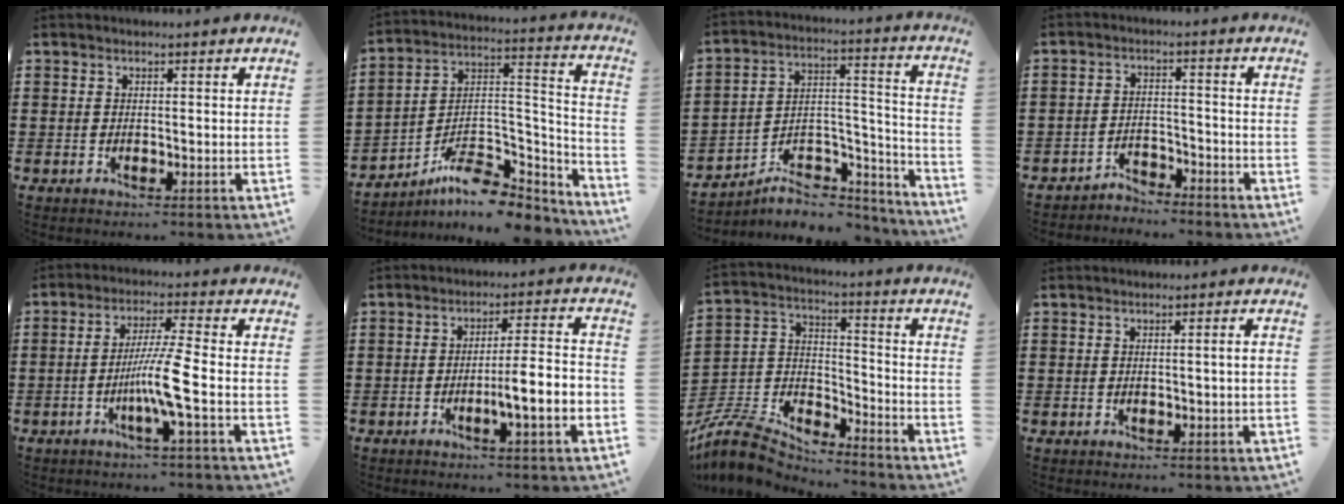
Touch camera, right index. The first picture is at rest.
{"total": 9.6, "force": [-7.4, 3.5, 5.1], "torque": [-0.093, 0.014, -0.141]}
{"total": 6.1, "force": [-4.9, 3.1, 1.8], "torque": [-0.028, 0.009, -0.091]}
{"total": 3.4, "force": [-3.4, 0.4, 0.0], "torque": [-0.008, 0.002, -0.071]}
{"total": 7.0, "force": [-2.3, -0.8, 6.6], "torque": [-0.126, -0.014, -0.048]}
{"total": 6.1, "force": [-2.5, 0.1, 5.6], "torque": [-0.093, -0.003, -0.044]}
{"total": 8.6, "force": [-8.1, 2.1, 2.0], "torque": [-0.070, -0.002, -0.167]}
{"total": 1.2, "force": [-0.1, -0.3, 1.2], "torque": [-0.019, -0.003, -0.003]}